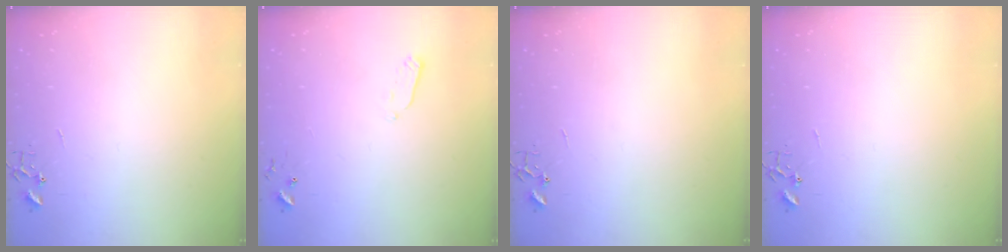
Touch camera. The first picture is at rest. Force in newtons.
{"total": 4.0, "press": 3.9, "slide": 1.0}
{"total": 0.0}
{"total": 0.0}